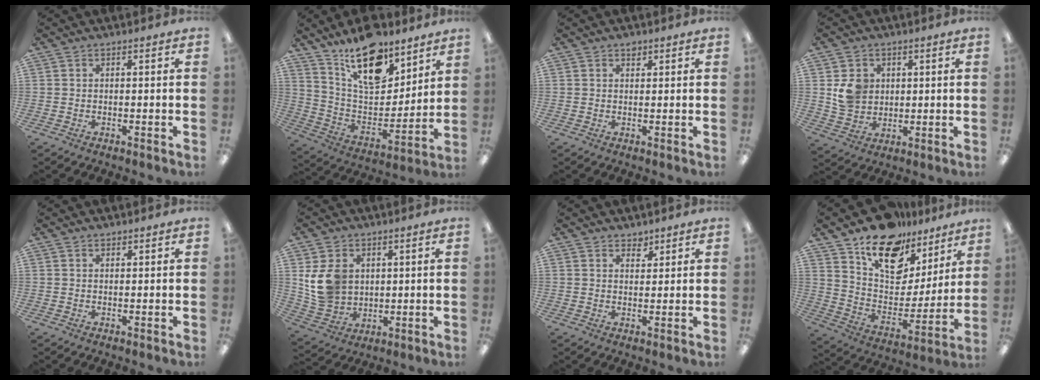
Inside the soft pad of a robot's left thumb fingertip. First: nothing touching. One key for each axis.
{"total": 19.6, "fx": 13.5, "fy": 9.6, "fz": 10.6, "tx": -0.168, "ty": -0.085, "tz": 0.237}
{"total": 1.5, "fx": 1.1, "fy": 0.8, "fz": 0.6, "tx": 0.003, "ty": -0.006, "tz": 0.017}
{"total": 7.1, "fx": 2.1, "fy": 6.4, "fz": 2.5, "tx": -0.041, "ty": 0.005, "tz": 0.043}
{"total": 0.9, "fx": 0.8, "fy": 0.4, "fz": 0.1, "tx": -0.003, "ty": 0.000, "tz": 0.016}
{"total": 10.6, "fx": 3.1, "fy": 8.7, "fz": 5.1, "tx": -0.124, "ty": 0.000, "tz": 0.063}
{"total": 2.9, "fx": 2.5, "fy": 1.4, "fz": 0.2, "tx": 0.008, "ty": -0.015, "tz": 0.043}
{"total": 17.1, "fx": 12.1, "fy": 9.8, "fz": 7.1, "tx": -0.123, "ty": -0.083, "tz": 0.219}